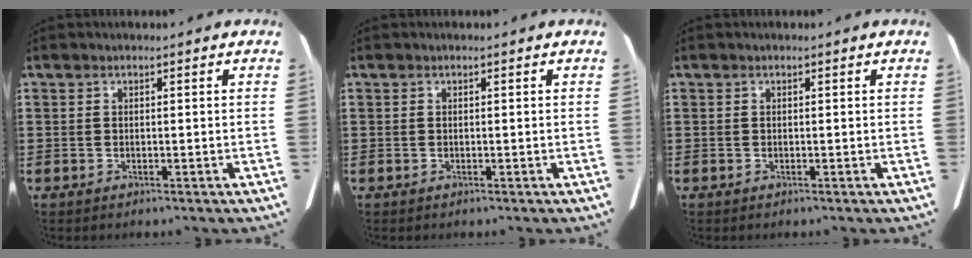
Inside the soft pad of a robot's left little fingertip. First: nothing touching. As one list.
[{"total": 0.0}, {"total": 0.0}]